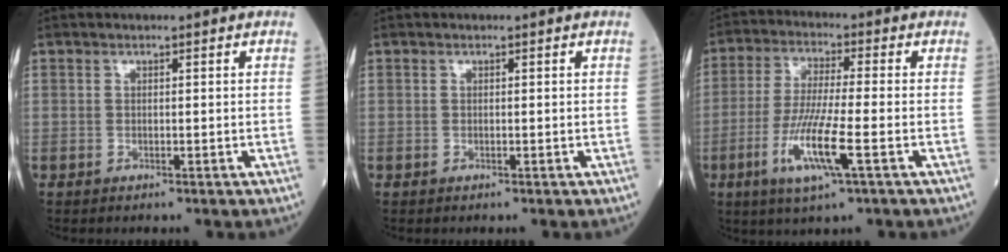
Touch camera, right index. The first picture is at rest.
{"total": 0.0}
{"total": 10.1, "force": [-3.6, 0.3, 9.5], "torque": [-0.194, -0.018, -0.072]}